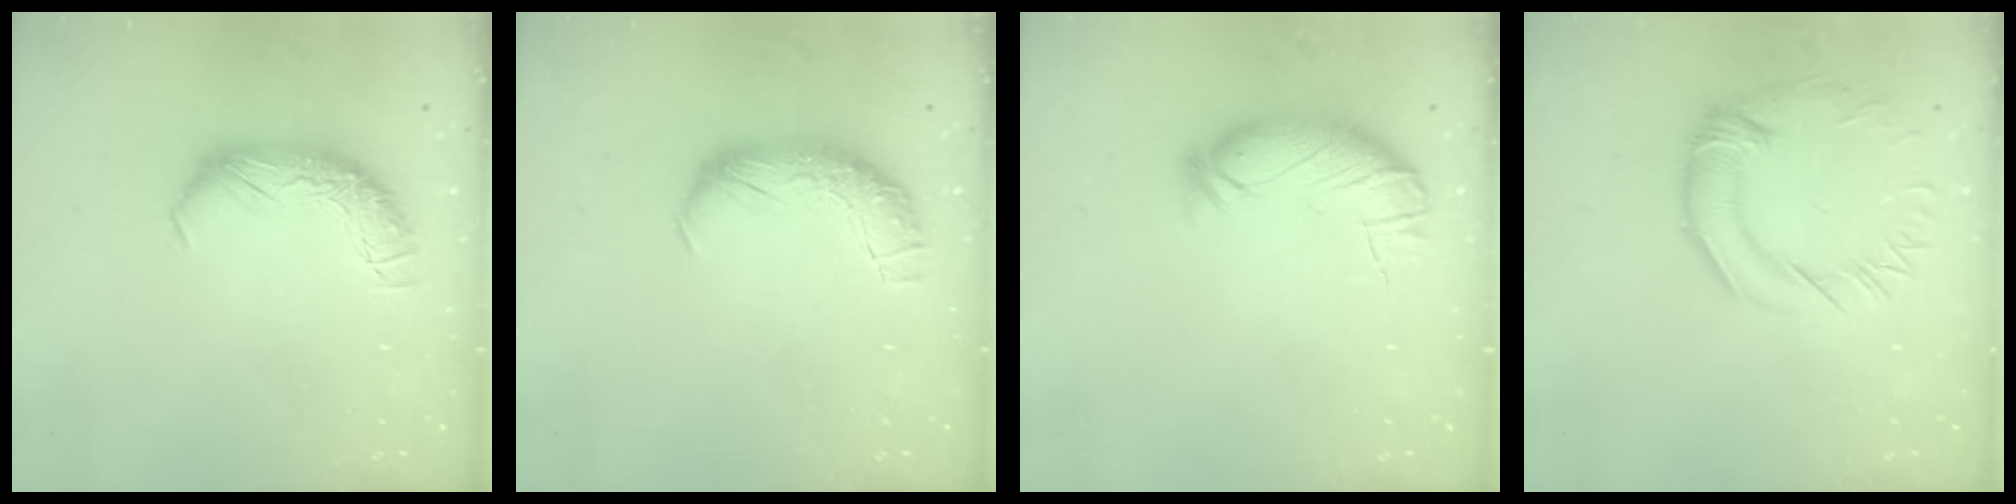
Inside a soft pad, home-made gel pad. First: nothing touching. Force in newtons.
{"total": 2.4, "press": 1.1, "slide": 2.2}
{"total": 4.1, "press": 3.9, "slide": 1.1}
{"total": 1.3, "press": 0.4, "slide": 1.3}